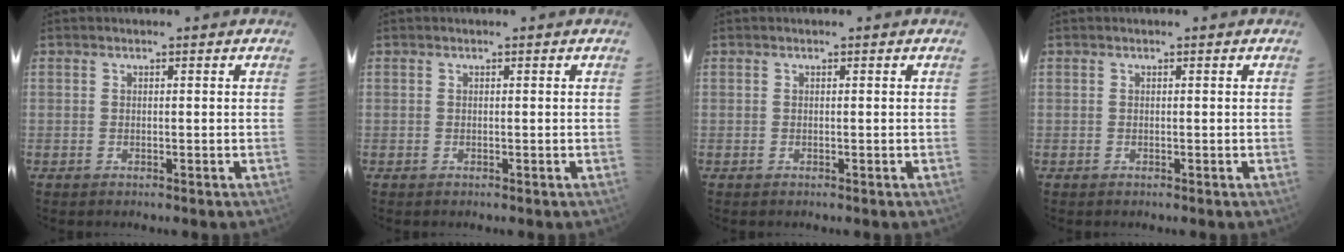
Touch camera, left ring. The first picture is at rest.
{"total": 0.0}
{"total": 0.0}
{"total": 0.0}